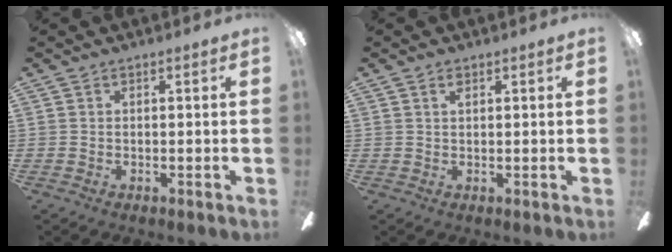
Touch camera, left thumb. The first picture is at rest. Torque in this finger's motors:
{"motor_torque": [-0.10, -0.04, -0.19, 0.06, 0.02]}